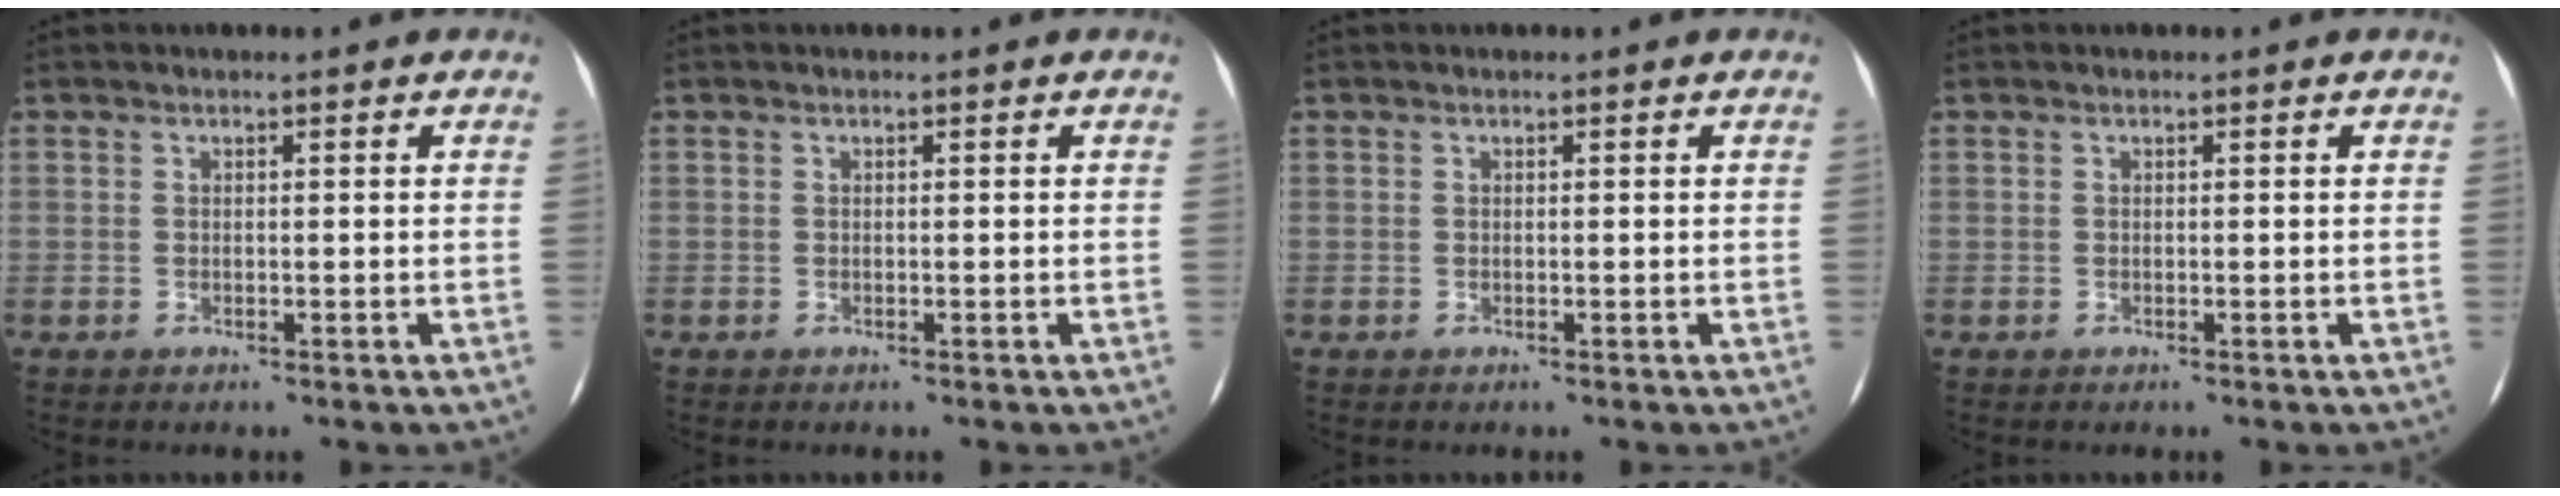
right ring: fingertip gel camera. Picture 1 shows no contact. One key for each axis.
{"total": 0.0}
{"total": 0.0}
{"total": 0.0}